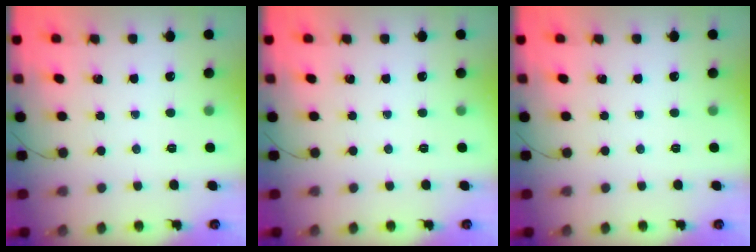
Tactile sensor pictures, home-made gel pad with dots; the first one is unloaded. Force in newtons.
{"total": 0.0}
{"total": 0.0}